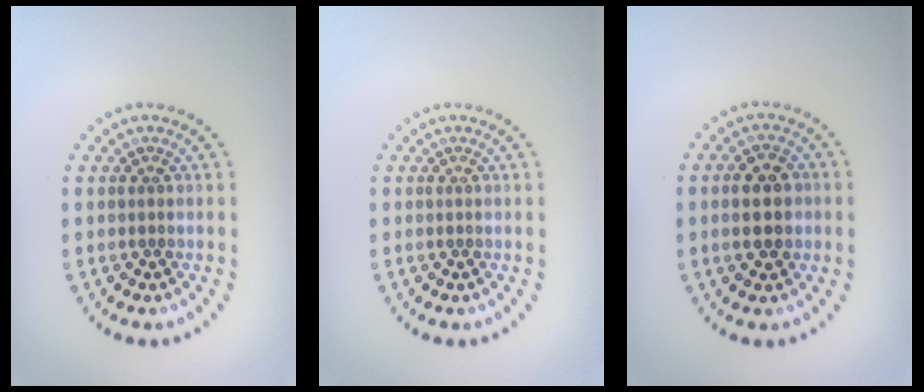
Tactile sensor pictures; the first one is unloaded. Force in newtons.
{"total": 0.0}
{"total": 3.6, "press": 3.6, "slide": 0.1}